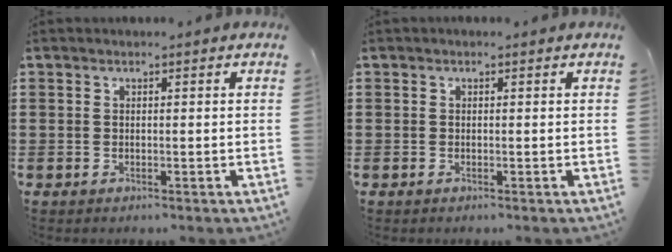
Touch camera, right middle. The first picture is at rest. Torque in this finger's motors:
{"motor_torque": [0.90, -0.67, 0.20, 0.04]}